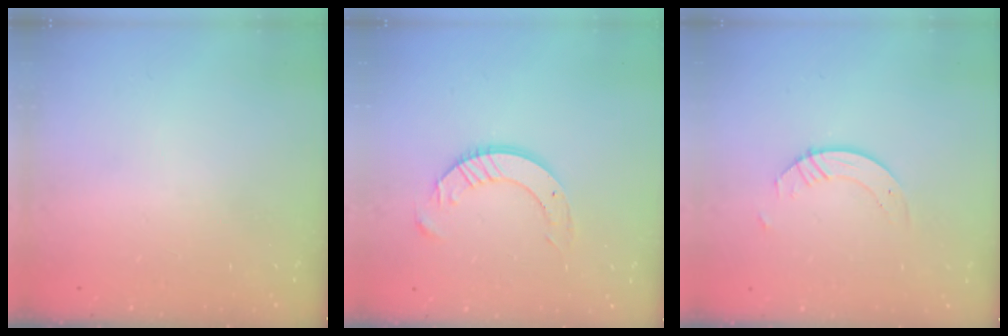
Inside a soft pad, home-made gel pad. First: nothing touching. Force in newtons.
{"total": 10.1, "press": 10.0, "slide": 1.0}
{"total": 3.8, "press": 3.8, "slide": 0.3}